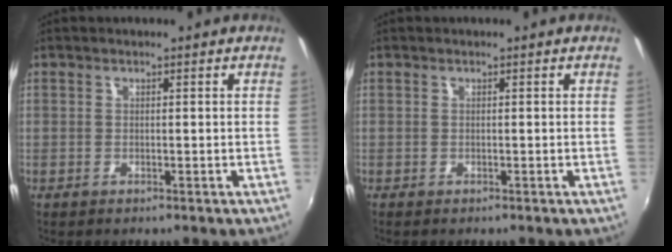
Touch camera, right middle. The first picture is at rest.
{"total": 0.0}